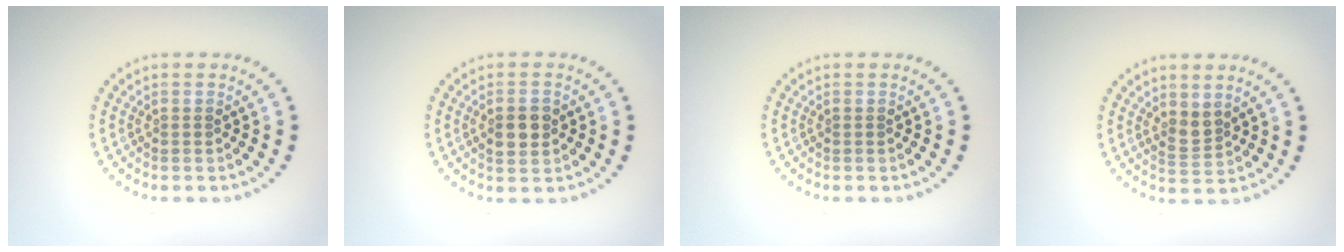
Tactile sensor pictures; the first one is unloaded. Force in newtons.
{"total": 2.8, "press": 2.7, "slide": 0.1}
{"total": 0.0}
{"total": 1.8, "press": 1.5, "slide": 1.1}